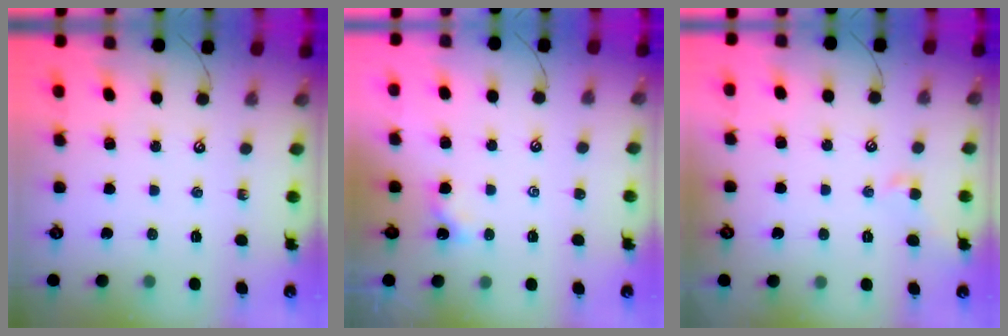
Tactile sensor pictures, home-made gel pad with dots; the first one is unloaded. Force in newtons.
{"total": 0.0}
{"total": 0.5, "press": 0.2, "slide": 0.5}